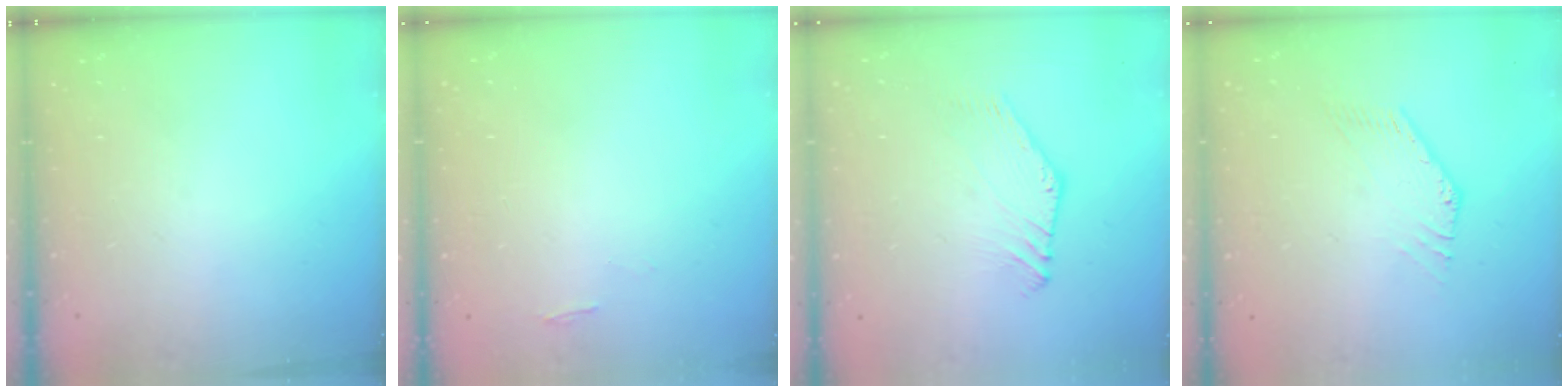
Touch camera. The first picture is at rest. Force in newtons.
{"total": 0.7, "press": 0.6, "slide": 0.4}
{"total": 1.0, "press": 1.0, "slide": 0.0}
{"total": 0.6, "press": 0.5, "slide": 0.3}